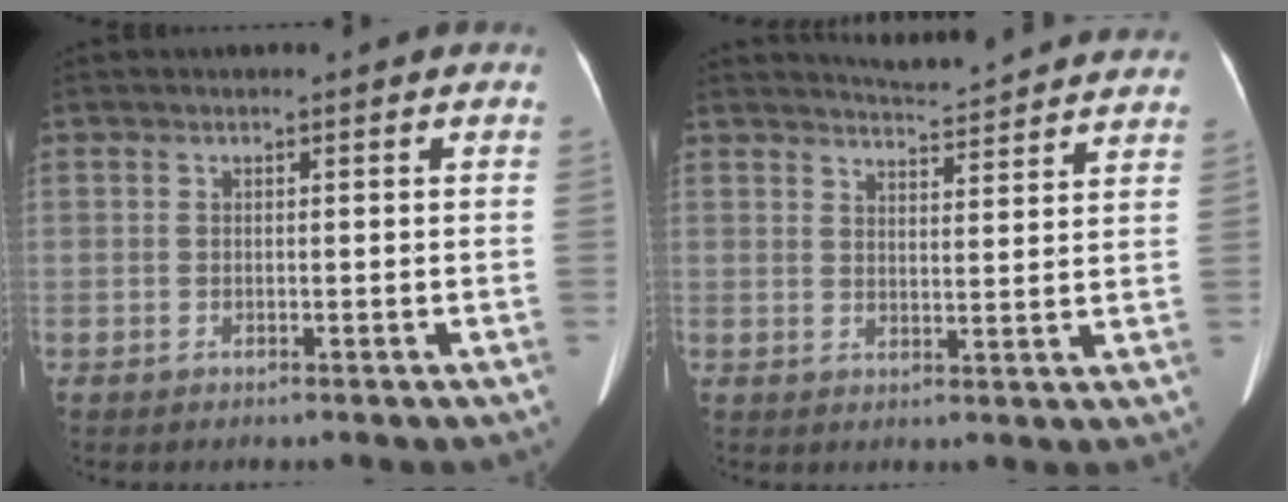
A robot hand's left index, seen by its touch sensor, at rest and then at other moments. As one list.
[{"total": 11.3, "force": [11.1, 0.3, 2.3], "torque": [-0.035, -0.004, 0.130]}]